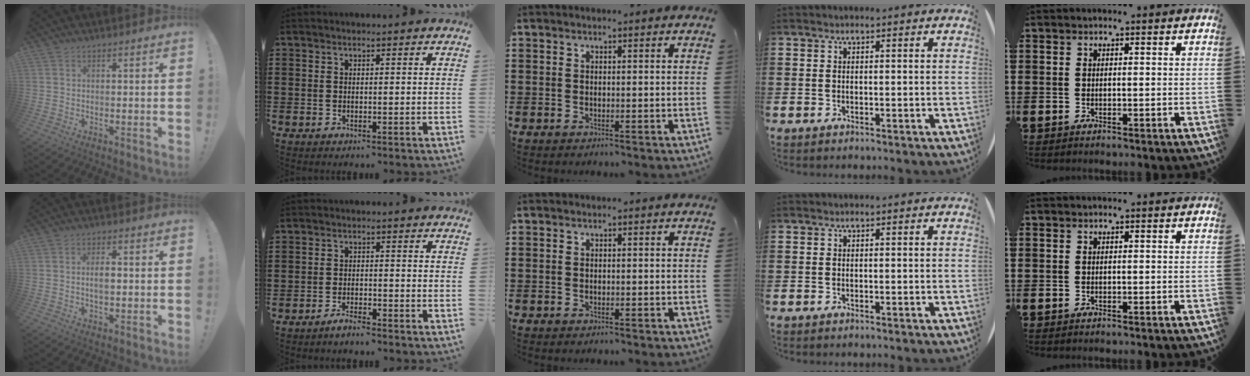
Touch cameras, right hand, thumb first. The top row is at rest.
{"thumb": {"total": 3.6, "force": [-0.1, 1.6, 3.2], "torque": [-0.052, -0.001, -0.008]}, "index": {"total": 2.0, "force": [-1.9, 0.1, 0.6], "torque": [-0.013, 0.002, -0.035]}}